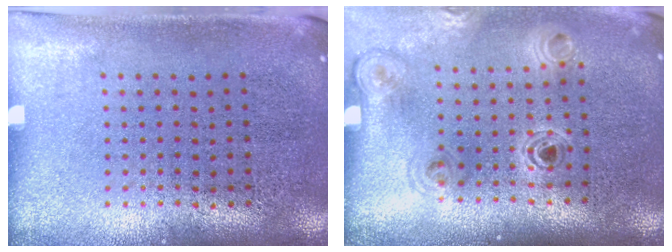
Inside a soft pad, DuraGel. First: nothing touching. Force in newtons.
{"total": 1.1, "press": 1.1, "slide": 0.2}